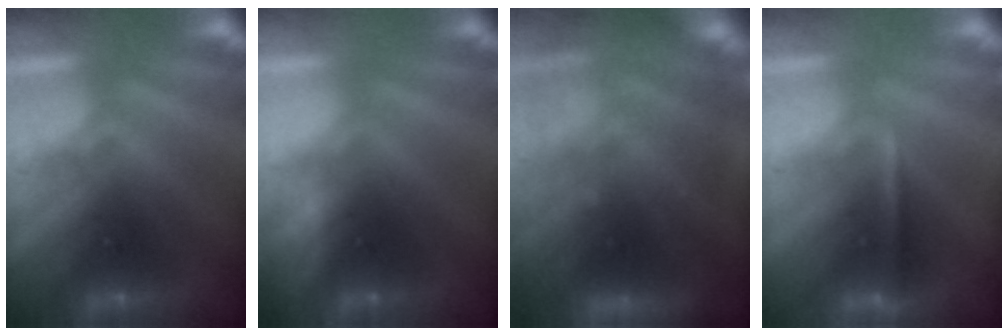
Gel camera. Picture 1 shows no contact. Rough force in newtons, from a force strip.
{"total": 3.5}
{"total": 11.8}
{"total": 1.3}